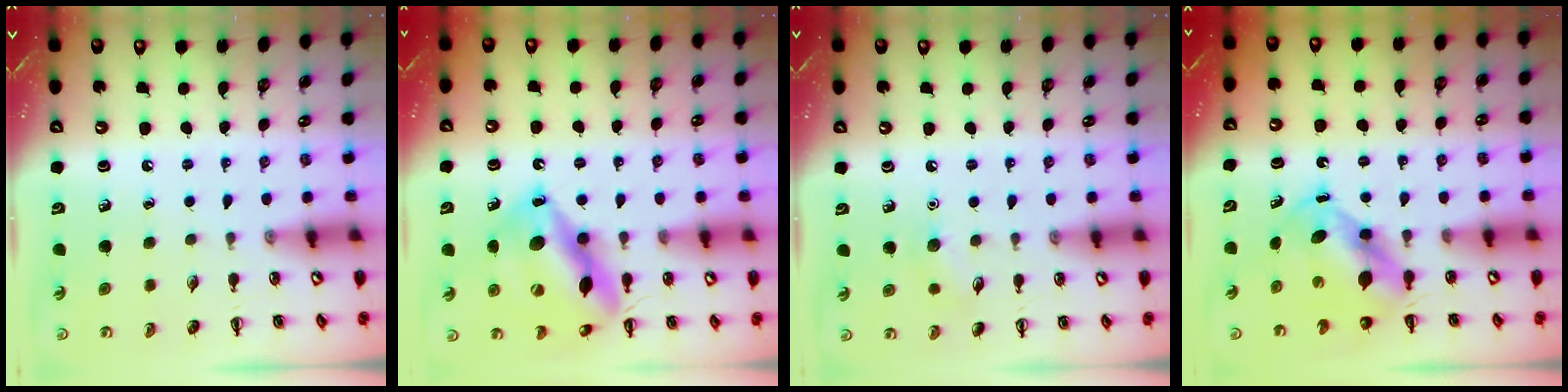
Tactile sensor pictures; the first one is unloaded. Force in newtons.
{"total": 17.7, "press": 17.6, "slide": 1.8}
{"total": 5.5, "press": 5.4, "slide": 1.3}
{"total": 5.8, "press": 5.6, "slide": 1.3}